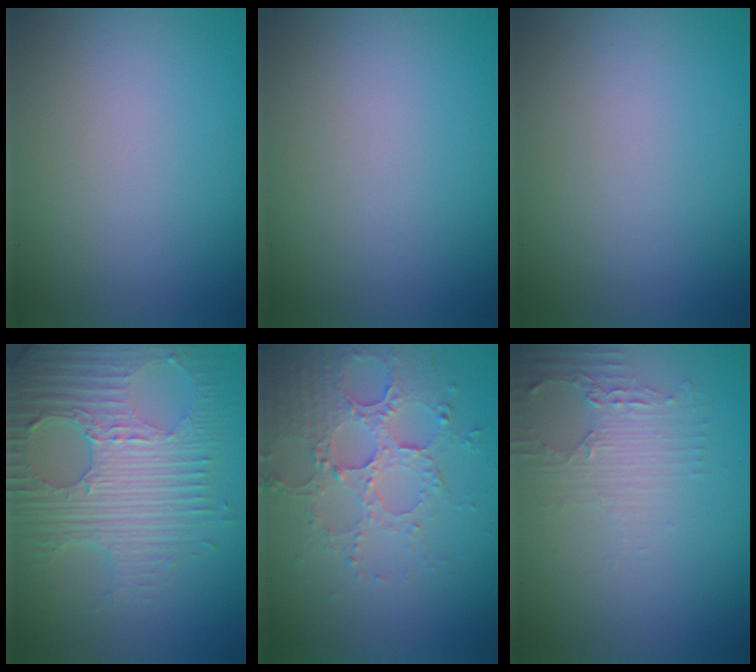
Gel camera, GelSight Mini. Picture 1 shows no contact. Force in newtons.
{"total": 0.0}
{"total": 0.0}
{"total": 8.0, "press": 5.8, "slide": 5.6}
{"total": 5.4, "press": 3.9, "slide": 3.7}
{"total": 2.4, "press": 2.3, "slide": 0.9}